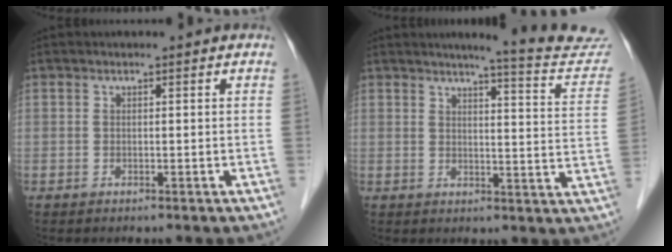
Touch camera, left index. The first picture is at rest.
{"total": 12.3, "force": [11.6, 0.3, 4.0], "torque": [-0.034, -0.051, 0.115]}